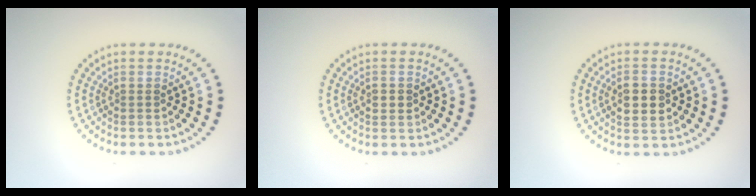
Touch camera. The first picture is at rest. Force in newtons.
{"total": 1.0, "press": 1.0, "slide": 0.2}
{"total": 2.8, "press": 2.8, "slide": 0.2}